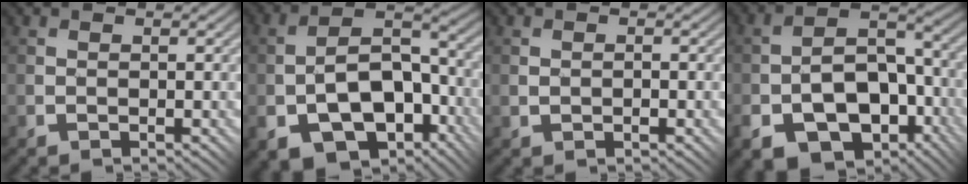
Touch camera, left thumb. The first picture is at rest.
{"total": 13.7, "force": [-5.3, 8.1, 9.6], "torque": [-0.178, -0.020, -0.089]}
{"total": 1.3, "force": [-0.3, 0.8, 0.9], "torque": [-0.015, 0.002, -0.002]}
{"total": 13.7, "force": [-6.0, 8.8, 8.6], "torque": [-0.162, -0.049, -0.086]}